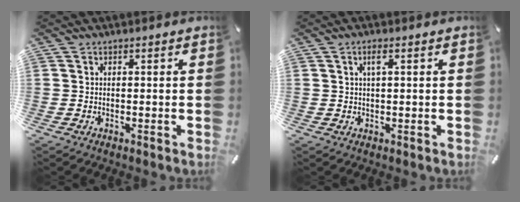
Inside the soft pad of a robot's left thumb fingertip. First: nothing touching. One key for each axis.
{"total": 2.4, "fx": 0.9, "fy": 0.6, "fz": 2.1, "tx": -0.045, "ty": 0.006, "tz": 0.013}